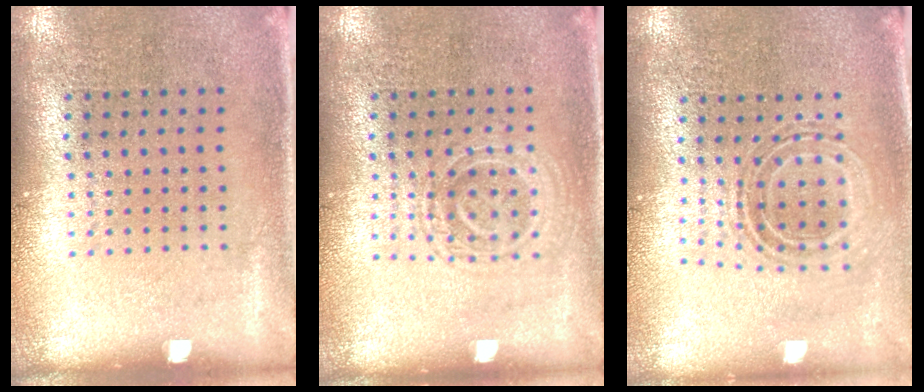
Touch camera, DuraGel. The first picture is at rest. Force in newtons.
{"total": 1.3, "press": 1.2, "slide": 0.3}
{"total": 0.8, "press": 0.8, "slide": 0.3}